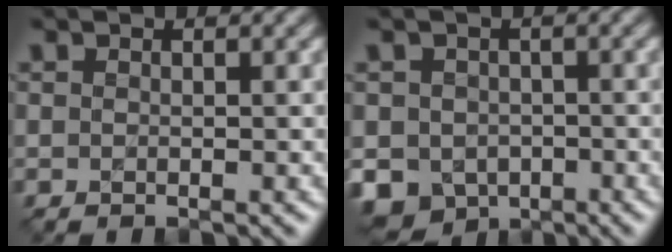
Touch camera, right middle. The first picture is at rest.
{"total": 6.0, "force": [-2.2, 5.0, 2.5], "torque": [-0.036, -0.011, -0.039]}